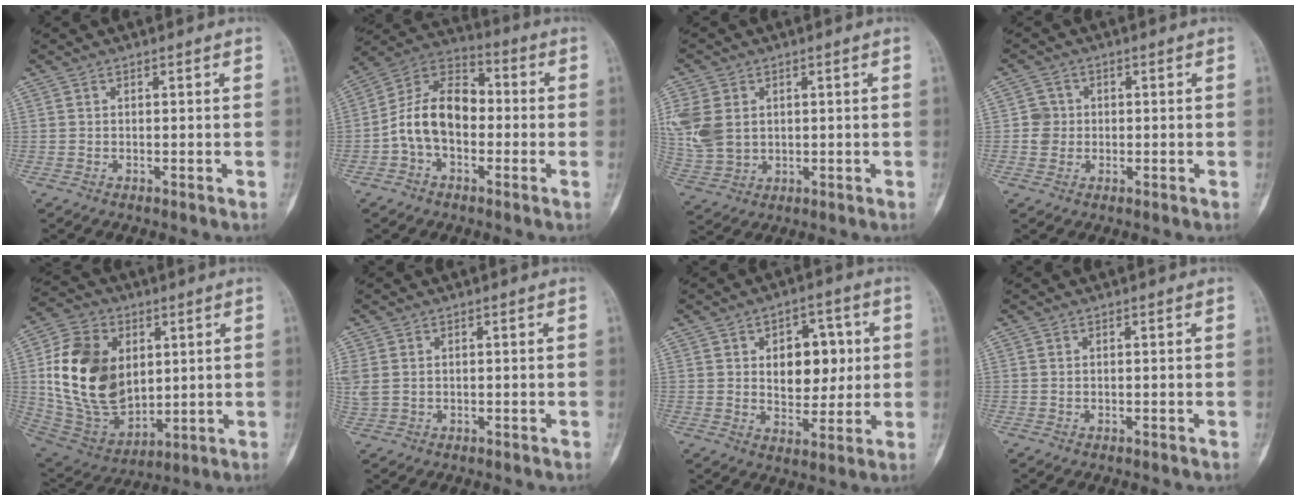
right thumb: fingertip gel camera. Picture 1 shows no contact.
{"total": 12.9, "force": [-1.9, 8.3, 9.7], "torque": [-0.160, 0.041, -0.048]}
{"total": 10.3, "force": [2.0, 7.6, 6.5], "torque": [-0.138, -0.002, 0.052]}
{"total": 3.2, "force": [0.1, 3.2, 0.6], "torque": [0.013, 0.008, 0.000]}
{"total": 21.3, "force": [3.4, 14.9, 14.9], "torque": [-0.253, -0.018, 0.080]}
{"total": 3.5, "force": [0.7, 2.4, 2.5], "torque": [-0.079, 0.007, 0.020]}
{"total": 11.1, "force": [2.2, 7.2, 8.2], "torque": [-0.065, -0.005, 0.037]}
{"total": 0.0}